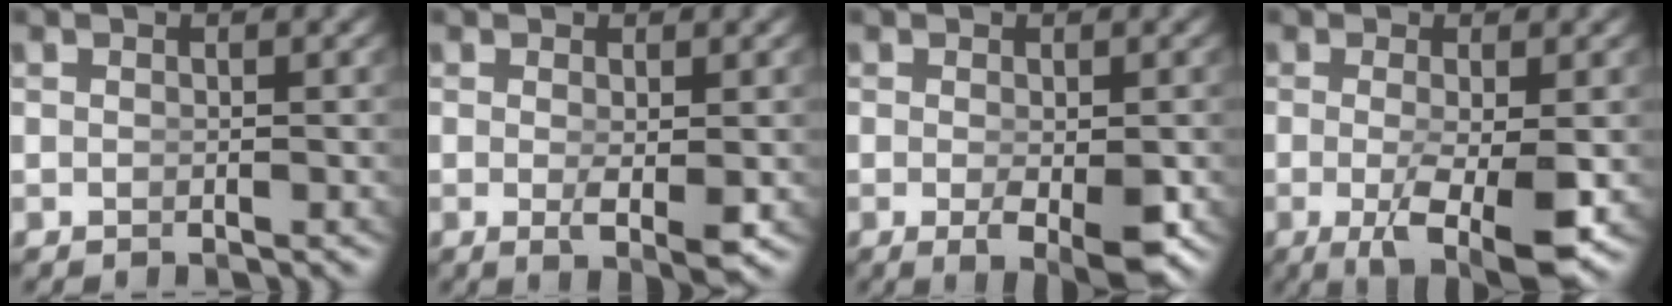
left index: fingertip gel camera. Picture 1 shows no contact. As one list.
[{"total": 2.3, "force": [-0.5, 0.0, 2.2], "torque": [-0.035, -0.018, 0.000]}, {"total": 3.9, "force": [-1.6, 0.8, 3.4], "torque": [-0.046, -0.021, -0.019]}, {"total": 6.9, "force": [-3.2, 1.9, 5.8], "torque": [-0.102, -0.045, -0.031]}]